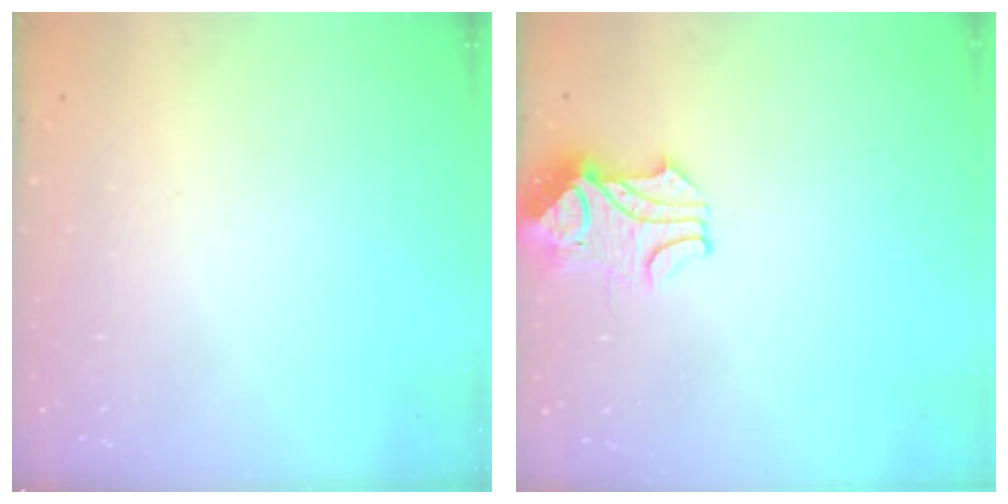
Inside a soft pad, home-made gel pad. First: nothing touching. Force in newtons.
{"total": 2.3, "press": 2.2, "slide": 0.8}